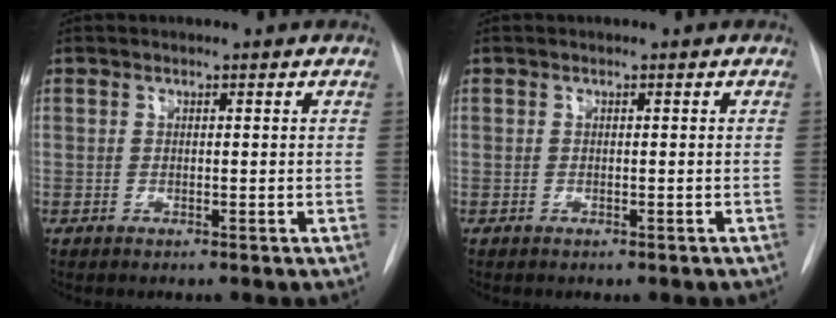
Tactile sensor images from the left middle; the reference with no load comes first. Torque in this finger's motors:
{"motor_torque": [0.97, -1.17, 0.35, 0.06]}